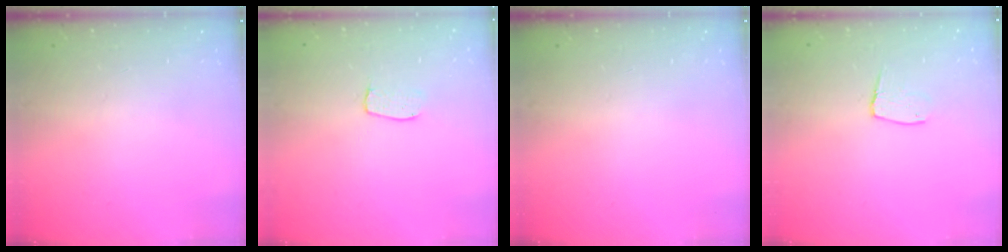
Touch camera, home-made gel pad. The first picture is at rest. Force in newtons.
{"total": 4.8, "press": 4.8, "slide": 0.3}
{"total": 0.0}
{"total": 7.0, "press": 7.0, "slide": 0.5}